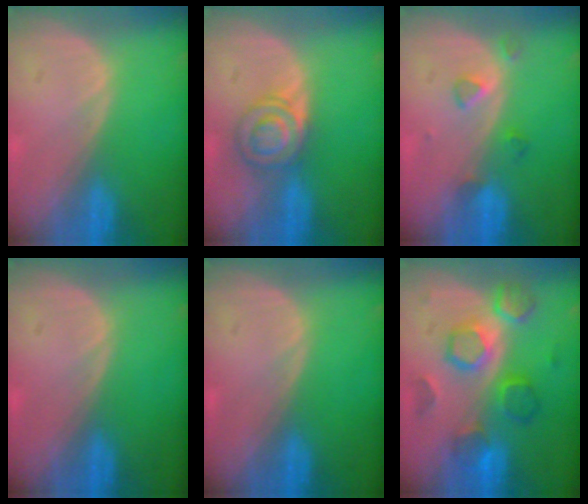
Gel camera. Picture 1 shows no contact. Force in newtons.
{"total": 5.2, "press": 5.2, "slide": 0.4}
{"total": 3.0, "press": 2.8, "slide": 0.9}
{"total": 0.0}
{"total": 0.0}
{"total": 8.4, "press": 8.4, "slide": 0.7}